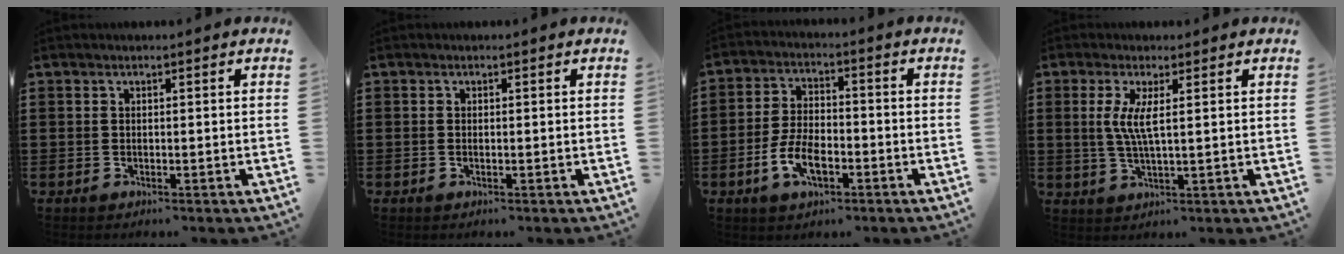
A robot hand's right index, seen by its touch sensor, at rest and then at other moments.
{"total": 0.0}
{"total": 6.8, "force": [-2.8, 3.3, 5.3], "torque": [-0.122, -0.001, -0.058]}
{"total": 4.6, "force": [0.8, 0.5, 4.5], "torque": [-0.097, -0.007, 0.009]}